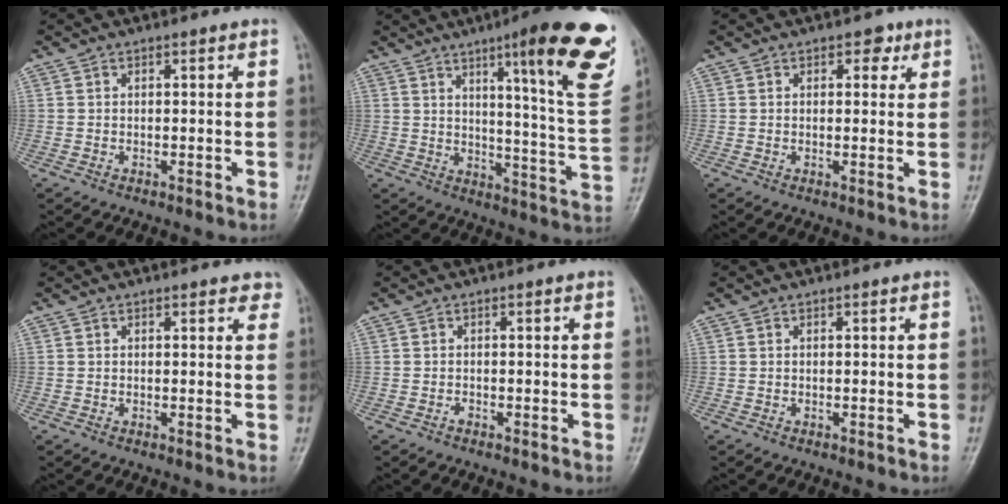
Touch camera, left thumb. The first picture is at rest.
{"total": 22.7, "force": [12.0, 3.0, 19.0], "torque": [-0.223, -0.057, 0.160]}
{"total": 2.9, "force": [1.4, 1.9, 1.7], "torque": [0.000, -0.002, 0.014]}
{"total": 2.4, "force": [1.7, 1.1, 1.1], "torque": [0.012, -0.003, 0.012]}
{"total": 0.6, "force": [-0.5, 0.3, 0.2], "torque": [-0.002, 0.001, -0.011]}
{"total": 0.0}